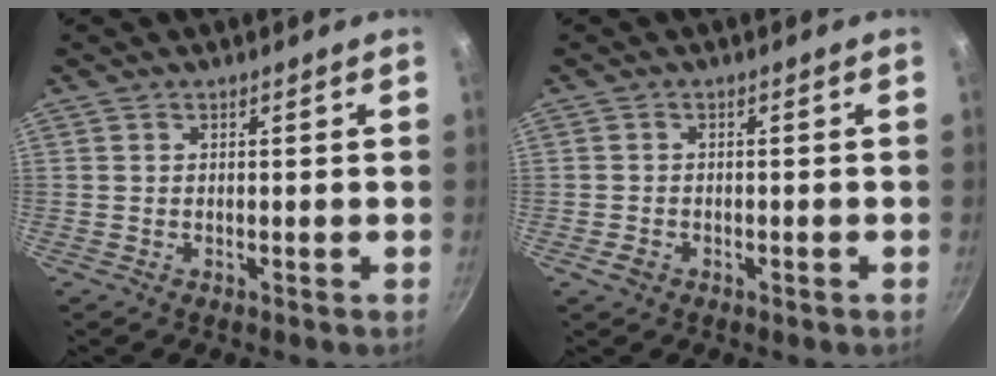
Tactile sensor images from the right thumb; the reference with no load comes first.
{"total": 2.1, "force": [-1.1, 1.5, 1.0], "torque": [-0.018, 0.011, -0.017]}